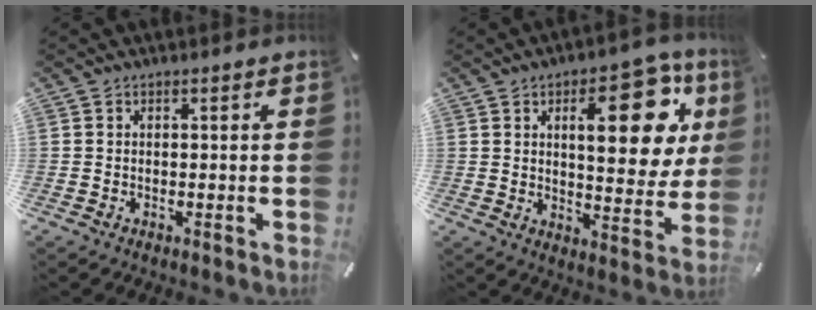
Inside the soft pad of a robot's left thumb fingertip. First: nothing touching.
{"total": 20.8, "force": [7.5, 9.1, 17.2], "torque": [-0.224, -0.025, 0.110]}